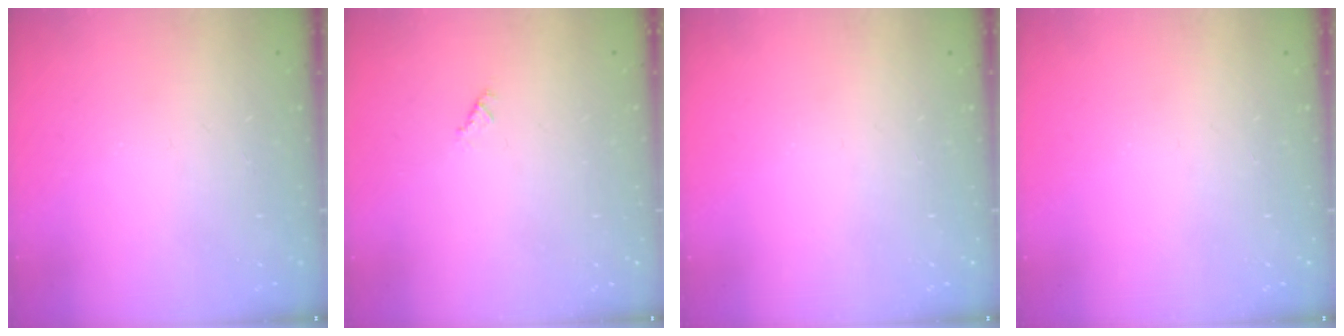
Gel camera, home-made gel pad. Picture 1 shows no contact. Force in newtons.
{"total": 0.6, "press": 0.6, "slide": 0.2}
{"total": 0.0}
{"total": 0.0}